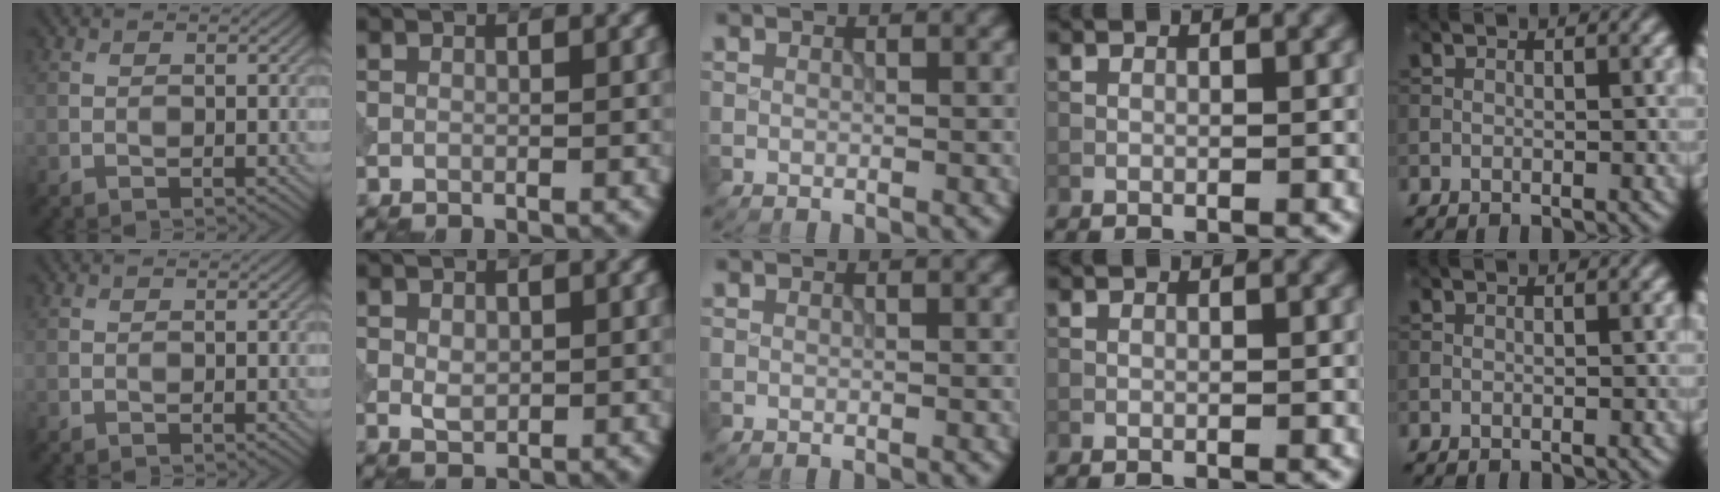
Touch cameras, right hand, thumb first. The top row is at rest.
{"index": {"total": 1.6, "force": [0.1, 1.1, 1.2], "torque": [-0.022, -0.001, 0.004]}}